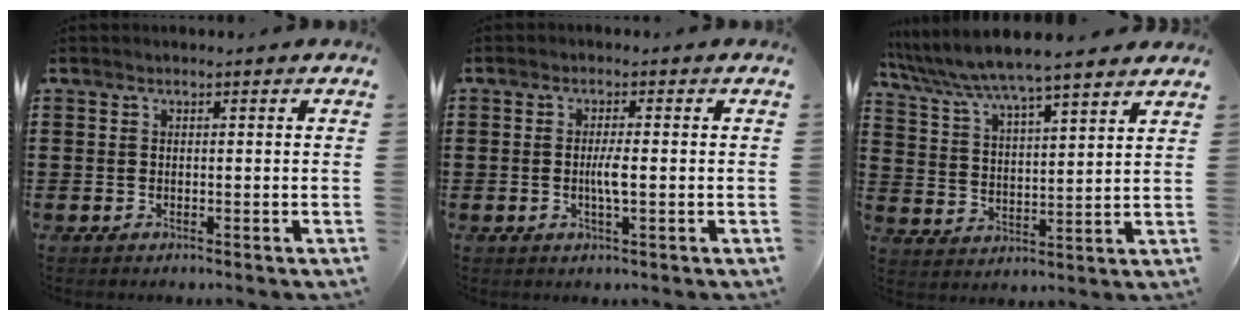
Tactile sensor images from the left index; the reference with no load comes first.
{"total": 3.0, "force": [-0.2, 0.4, 3.0], "torque": [-0.061, -0.004, -0.008]}
{"total": 6.2, "force": [5.7, 0.1, 2.3], "torque": [-0.071, -0.031, 0.096]}